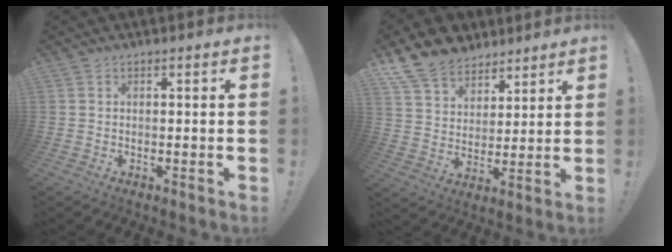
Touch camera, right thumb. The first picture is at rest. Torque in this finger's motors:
{"motor_torque": [-0.05, 2.37, 0.40, 0.78, 0.05]}